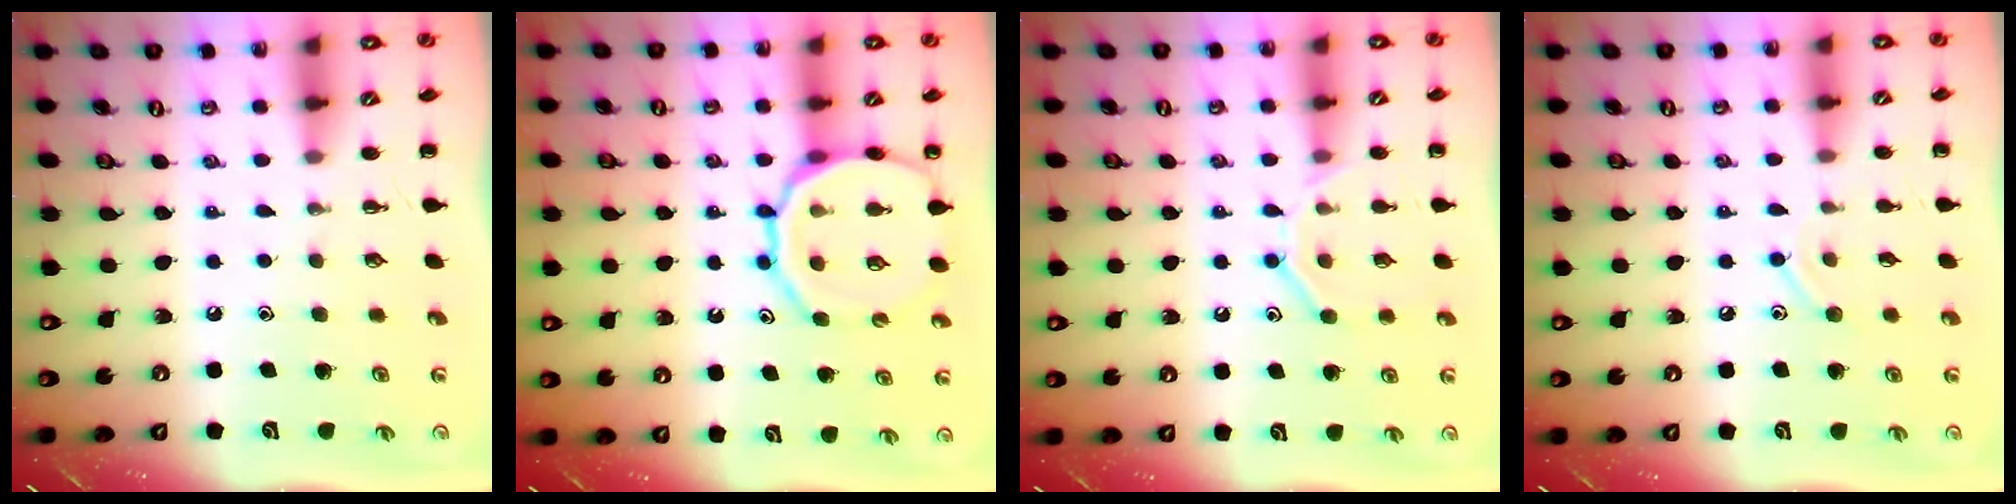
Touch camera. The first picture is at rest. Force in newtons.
{"total": 15.9, "press": 15.7, "slide": 2.3}
{"total": 10.4, "press": 10.3, "slide": 1.6}
{"total": 8.3, "press": 7.9, "slide": 2.3}